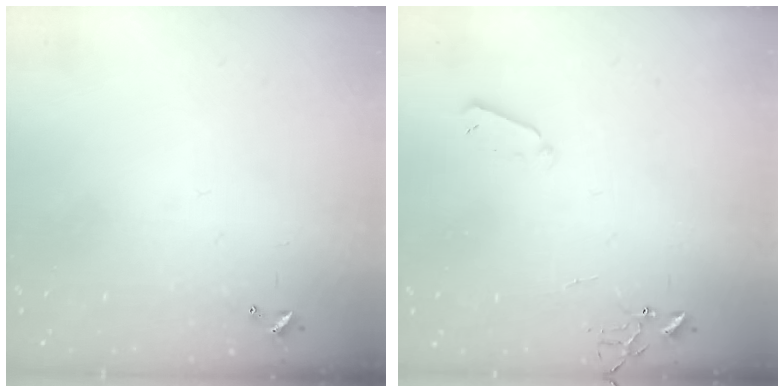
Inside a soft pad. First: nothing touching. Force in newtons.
{"total": 3.3, "press": 3.2, "slide": 0.7}